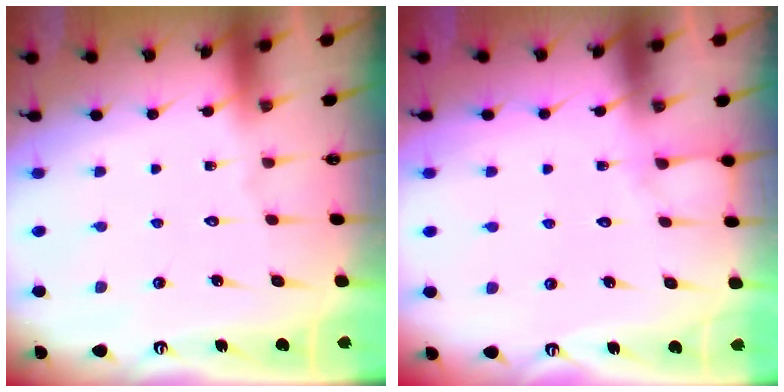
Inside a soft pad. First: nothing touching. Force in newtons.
{"total": 4.4, "press": 4.4, "slide": 0.5}